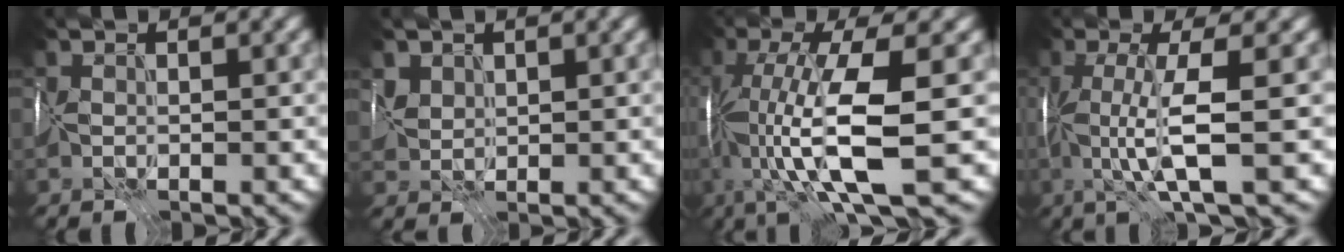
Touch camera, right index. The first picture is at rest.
{"total": 1.4, "force": [1.1, 0.7, -0.3], "torque": [0.010, -0.010, 0.034]}
{"total": 9.5, "force": [-1.5, 1.8, 9.2], "torque": [-0.163, -0.013, -0.027]}
{"total": 3.9, "force": [-0.7, -0.7, 3.8], "torque": [-0.069, -0.011, -0.014]}